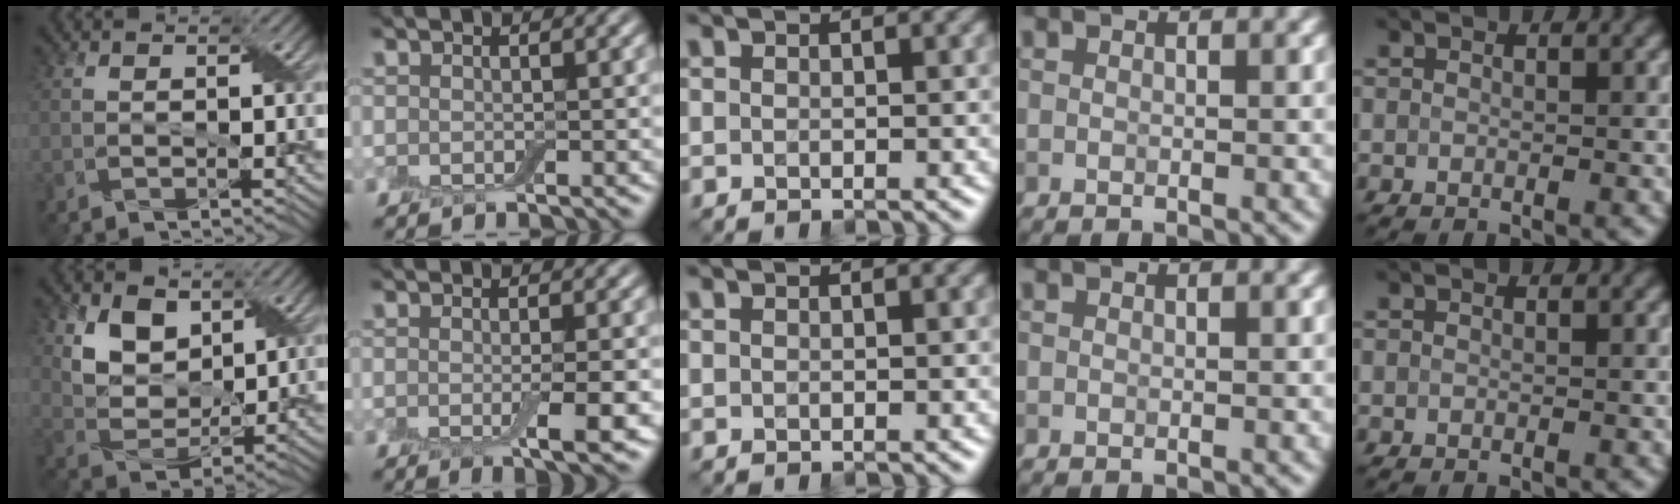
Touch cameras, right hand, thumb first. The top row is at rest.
{"thumb": {"total": 7.3, "force": [3.6, 4.9, 4.0], "torque": [-0.100, -0.012, 0.058]}, "index": {"total": 3.5, "force": [-0.6, 0.7, 3.4], "torque": [-0.049, -0.009, -0.008]}}